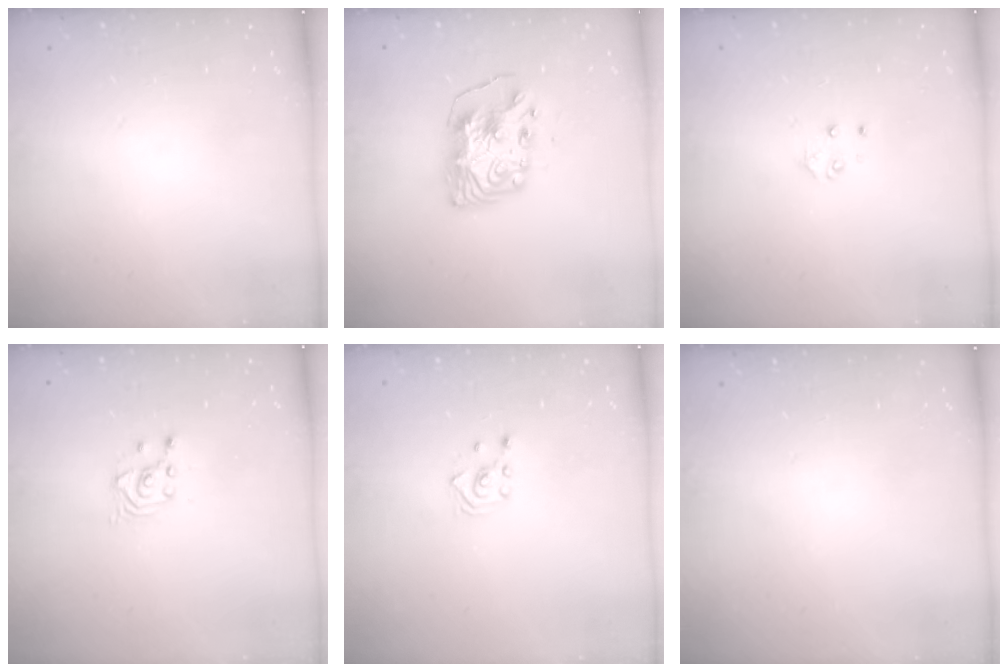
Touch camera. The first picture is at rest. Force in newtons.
{"total": 9.2, "press": 9.1, "slide": 1.1}
{"total": 3.7, "press": 3.7, "slide": 0.4}
{"total": 2.6, "press": 2.5, "slide": 0.3}
{"total": 2.6, "press": 2.4, "slide": 0.9}
{"total": 0.0}